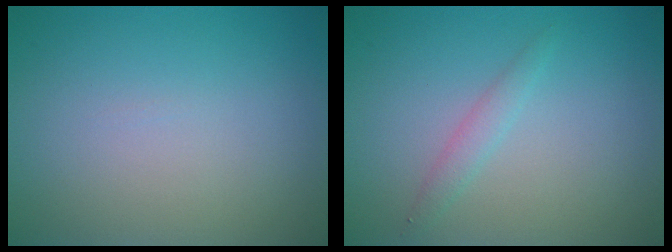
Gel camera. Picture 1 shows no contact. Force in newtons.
{"total": 1.2, "press": 1.2, "slide": 0.1}